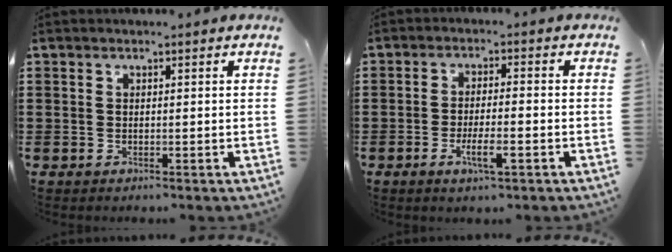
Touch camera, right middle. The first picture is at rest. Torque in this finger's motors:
{"motor_torque": [0.64, -0.44, 0.33, 0.03]}